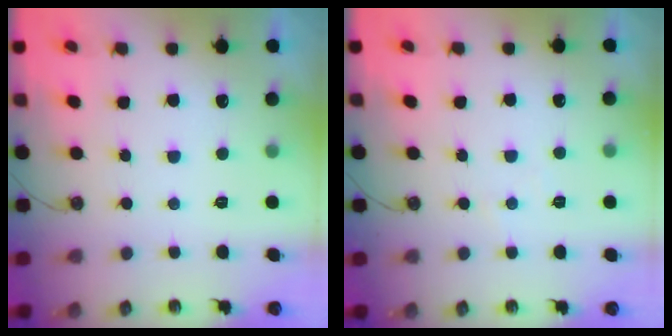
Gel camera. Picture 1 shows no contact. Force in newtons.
{"total": 2.7, "press": 2.6, "slide": 0.5}